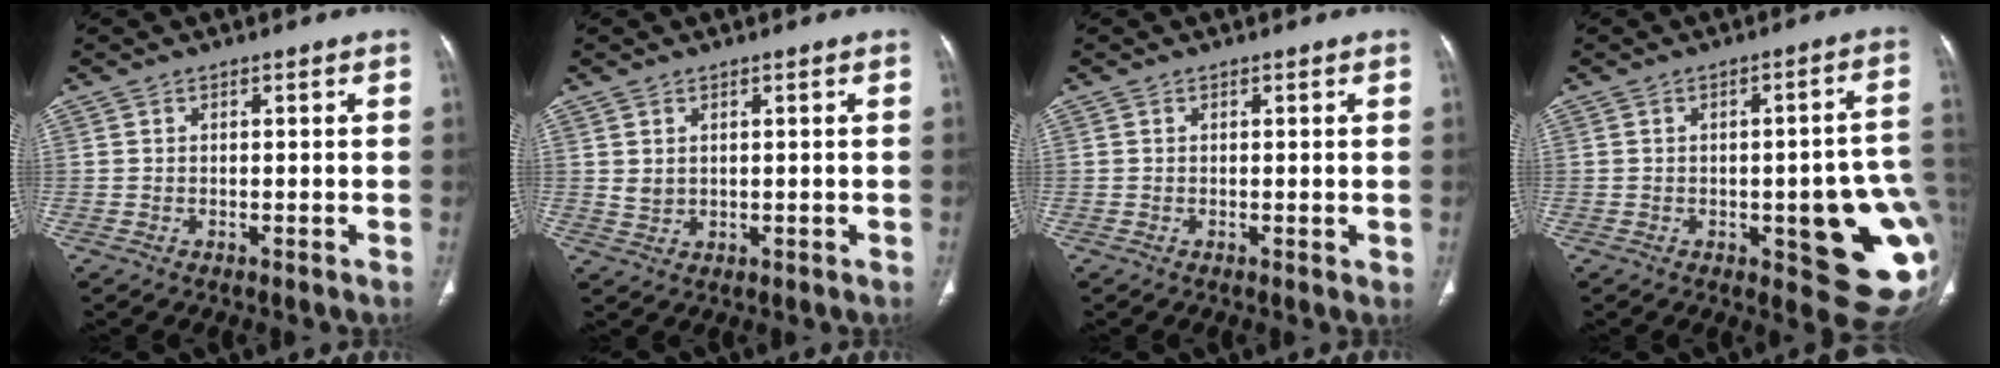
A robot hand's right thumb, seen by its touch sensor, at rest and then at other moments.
{"total": 2.0, "force": [0.8, 1.4, 1.2], "torque": [-0.018, -0.009, 0.023]}
{"total": 0.7, "force": [0.0, 0.2, 0.7], "torque": [-0.014, -0.005, 0.001]}
{"total": 18.7, "force": [-2.7, 6.4, 17.3], "torque": [-0.164, 0.009, -0.013]}